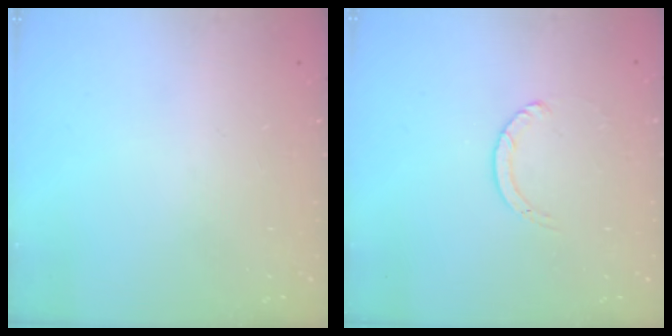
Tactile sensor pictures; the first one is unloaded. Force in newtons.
{"total": 1.1, "press": 1.1, "slide": 0.1}